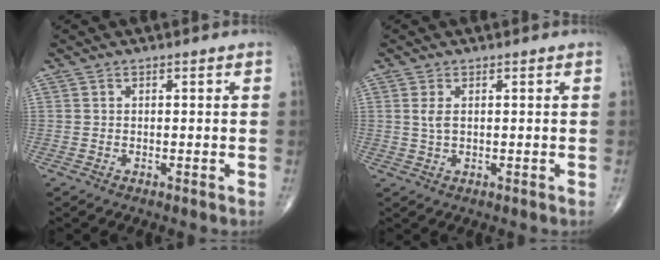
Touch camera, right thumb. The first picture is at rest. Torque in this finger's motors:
{"motor_torque": [-0.66, 0.09, 0.16, 0.41, 0.06]}